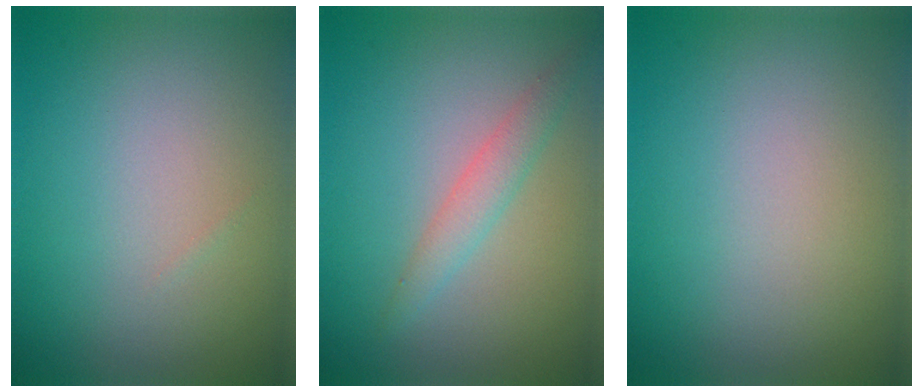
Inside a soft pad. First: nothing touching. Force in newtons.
{"total": 2.0, "press": 2.0, "slide": 0.2}
{"total": 0.0}